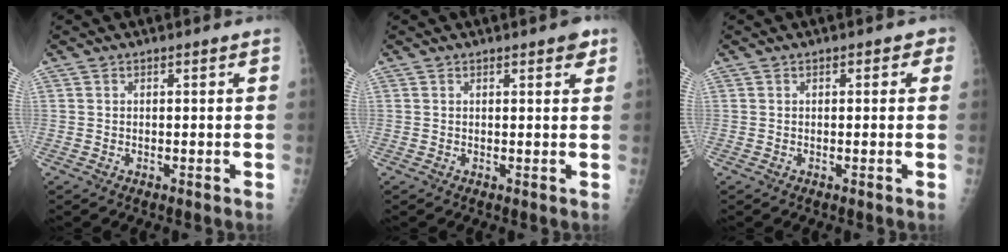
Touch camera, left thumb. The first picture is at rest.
{"total": 2.3, "force": [1.4, 0.9, 1.6], "torque": [-0.009, -0.003, 0.014]}
{"total": 2.0, "force": [0.6, 1.3, 1.4], "torque": [0.005, 0.005, -0.001]}